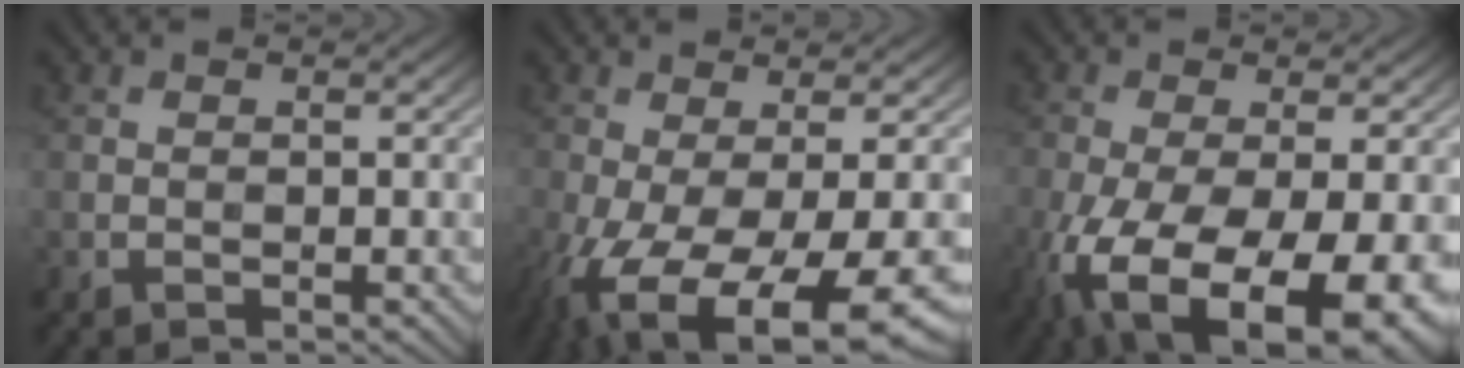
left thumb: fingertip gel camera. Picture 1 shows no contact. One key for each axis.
{"total": 12.4, "fx": -5.4, "fy": 4.2, "fz": 10.4, "tx": -0.209, "ty": -0.041, "tz": -0.069}
{"total": 16.2, "fx": -7.1, "fy": 7.0, "fz": 12.7, "tx": -0.265, "ty": -0.056, "tz": -0.093}